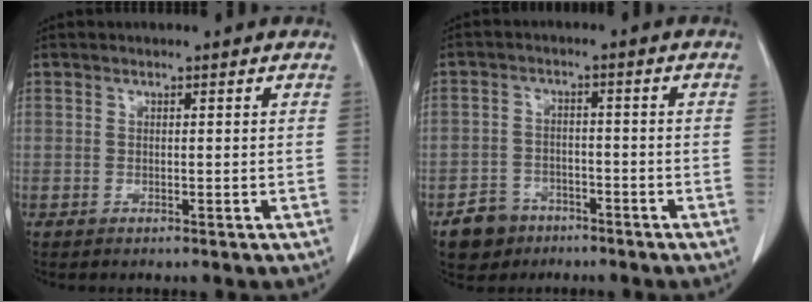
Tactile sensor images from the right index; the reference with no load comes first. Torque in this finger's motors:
{"motor_torque": [-0.41, -0.04, -0.61, -0.21]}